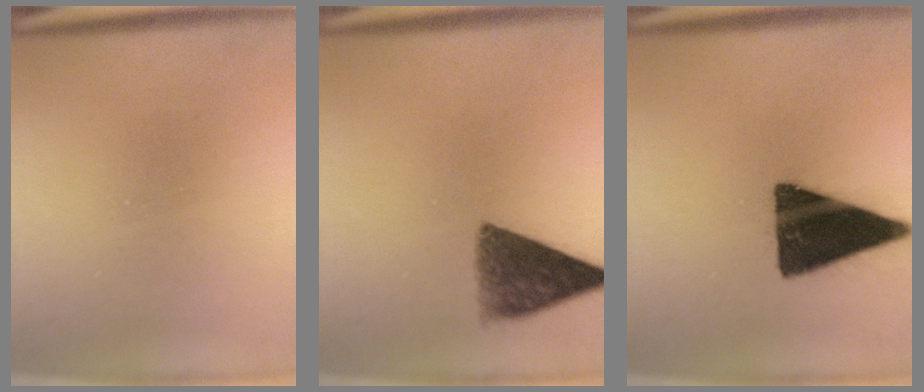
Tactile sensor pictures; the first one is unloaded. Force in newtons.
{"total": 8.8}
{"total": 16.8}